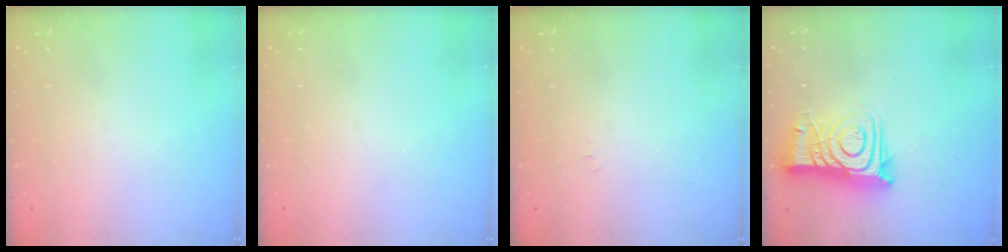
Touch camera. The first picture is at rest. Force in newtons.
{"total": 0.0}
{"total": 3.1, "press": 3.1, "slide": 0.5}
{"total": 14.8, "press": 14.7, "slide": 1.6}